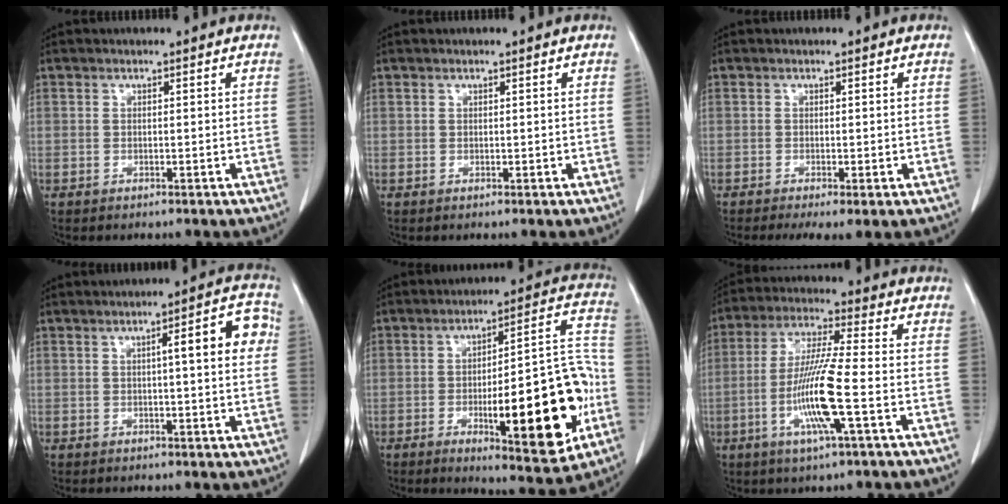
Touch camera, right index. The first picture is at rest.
{"total": 0.0}
{"total": 3.9, "force": [-1.7, 1.0, 3.4], "torque": [-0.056, -0.009, -0.022]}
{"total": 7.1, "force": [1.5, 1.1, 6.8], "torque": [-0.088, 0.019, 0.016]}
{"total": 20.9, "force": [-6.0, 4.5, 19.5], "torque": [-0.242, 0.021, -0.072]}
{"total": 11.4, "force": [-3.2, -0.2, 11.0], "torque": [-0.220, -0.012, -0.067]}